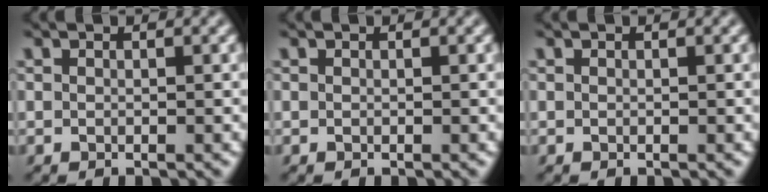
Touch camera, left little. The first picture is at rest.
{"total": 0.0}
{"total": 0.0}